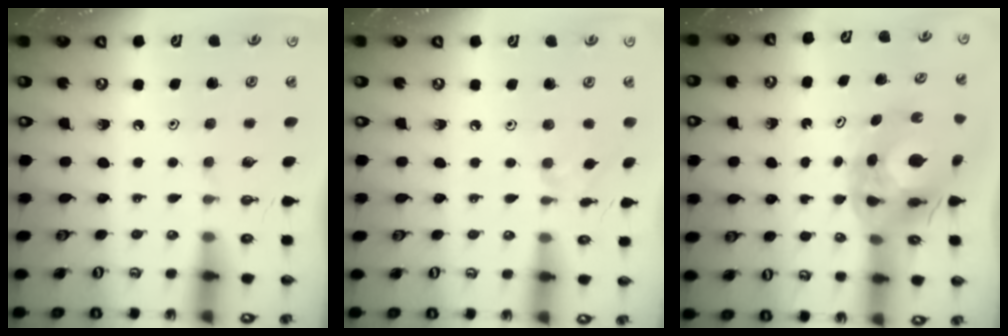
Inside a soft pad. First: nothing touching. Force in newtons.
{"total": 1.8, "press": 1.7, "slide": 0.5}
{"total": 10.9, "press": 10.8, "slide": 1.4}